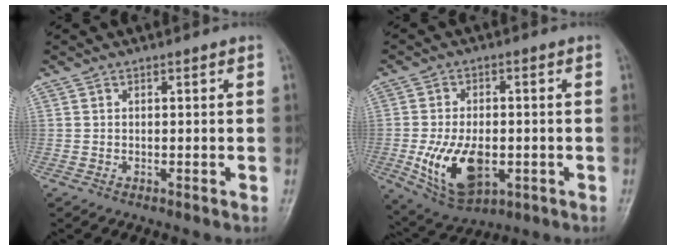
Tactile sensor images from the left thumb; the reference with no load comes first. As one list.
[{"total": 12.7, "force": [-2.9, 7.4, 10.0], "torque": [-0.169, -0.004, -0.036]}]